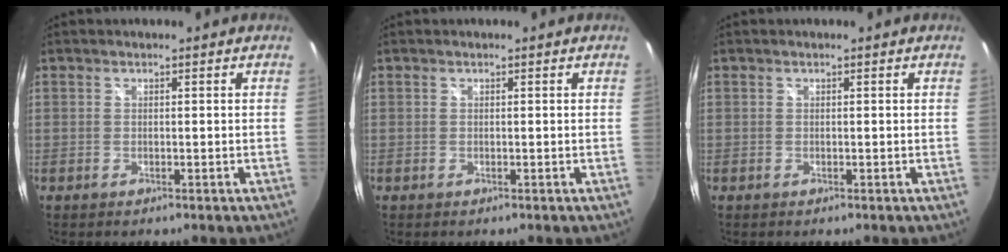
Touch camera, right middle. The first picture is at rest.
{"total": 0.0}
{"total": 0.0}